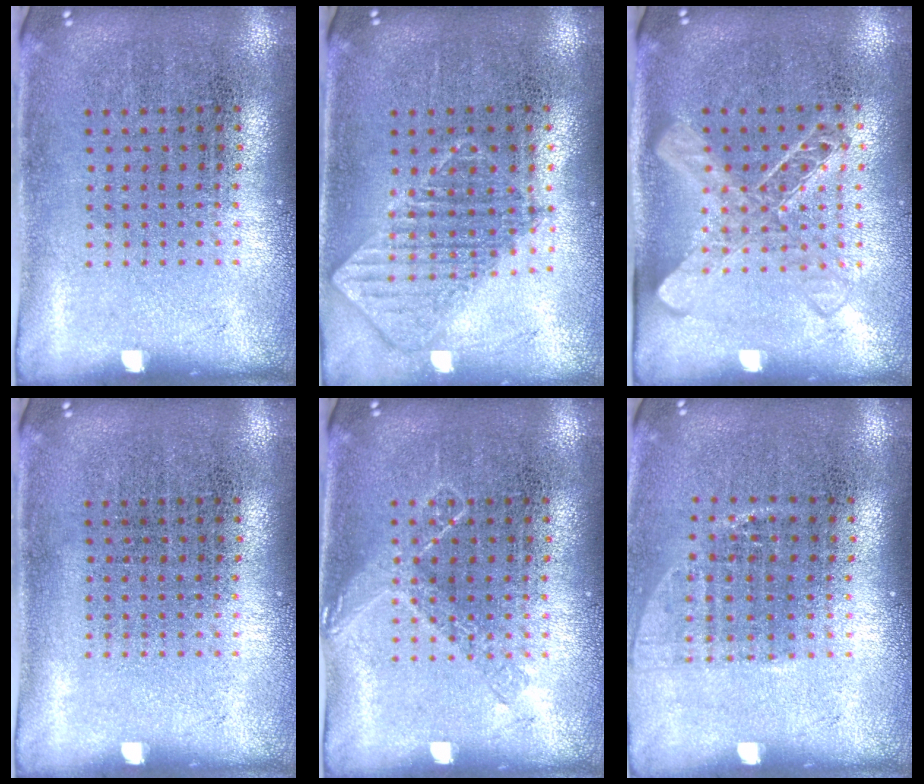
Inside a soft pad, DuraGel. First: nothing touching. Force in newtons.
{"total": 0.9, "press": 0.9, "slide": 0.1}
{"total": 1.6, "press": 1.5, "slide": 0.6}
{"total": 0.0}
{"total": 1.7, "press": 1.7, "slide": 0.3}
{"total": 1.0, "press": 0.9, "slide": 0.6}